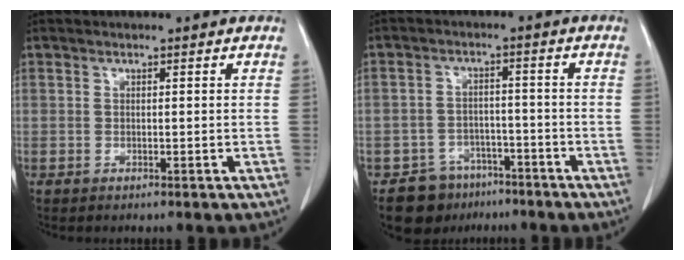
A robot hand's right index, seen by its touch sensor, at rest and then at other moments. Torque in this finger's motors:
{"motor_torque": [-0.12, -0.17, -0.55, -0.12]}